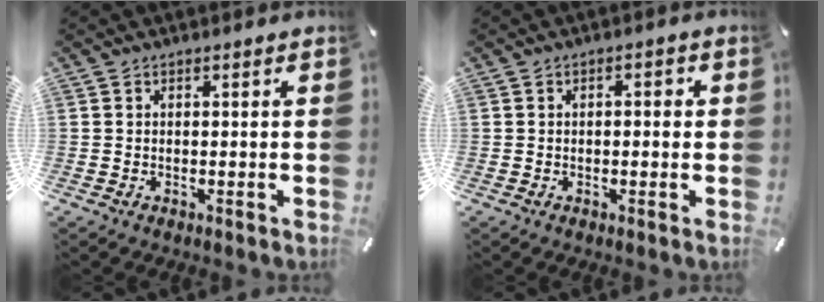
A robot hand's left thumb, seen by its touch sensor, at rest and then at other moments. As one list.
[{"total": 1.7, "force": [-0.4, 0.9, 1.4], "torque": [-0.025, 0.007, -0.010]}]